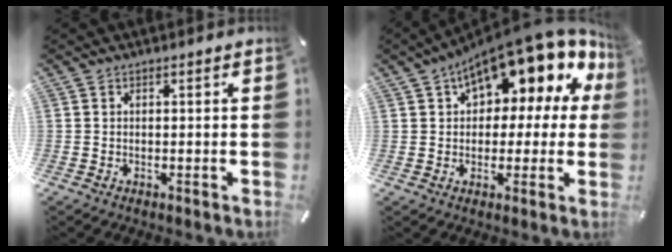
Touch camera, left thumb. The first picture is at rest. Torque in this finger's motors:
{"motor_torque": [2.46, 2.55, 1.57, -1.20, 0.51]}